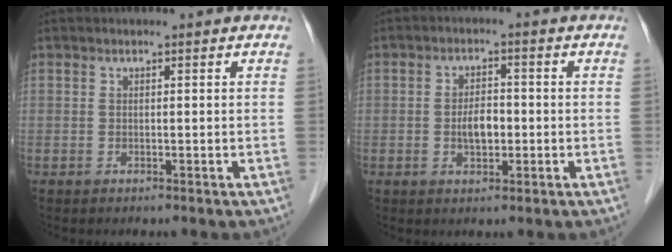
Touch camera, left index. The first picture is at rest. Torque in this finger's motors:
{"motor_torque": [0.12, 0.07, 0.09, 0.05]}